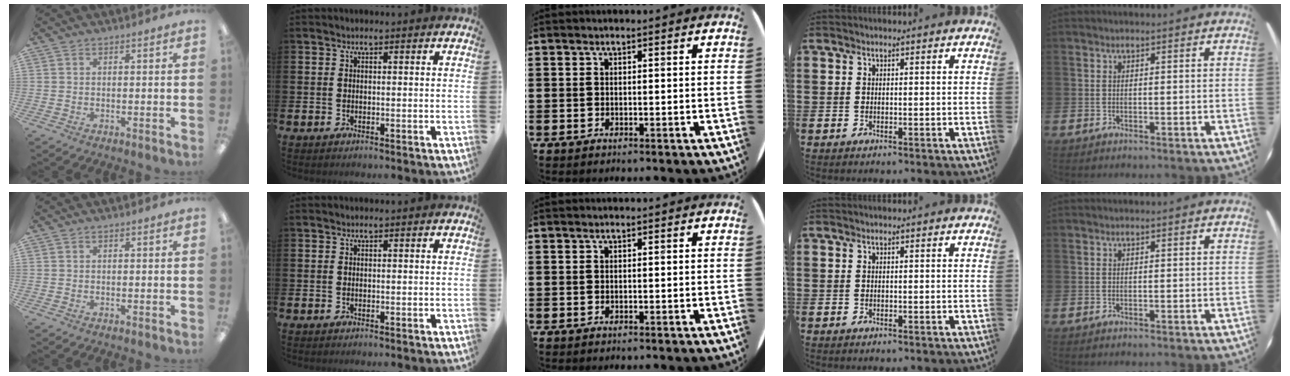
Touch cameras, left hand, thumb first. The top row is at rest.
{}